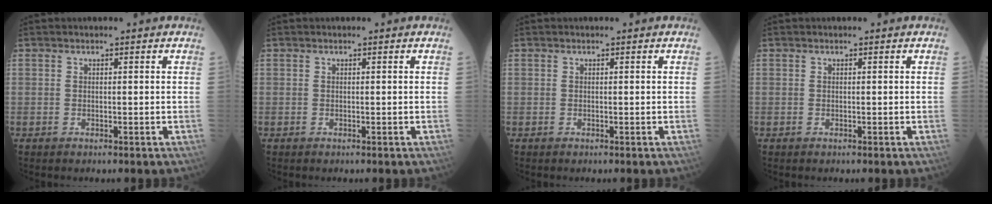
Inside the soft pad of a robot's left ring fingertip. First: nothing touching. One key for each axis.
{"total": 0.0}
{"total": 0.0}
{"total": 0.0}